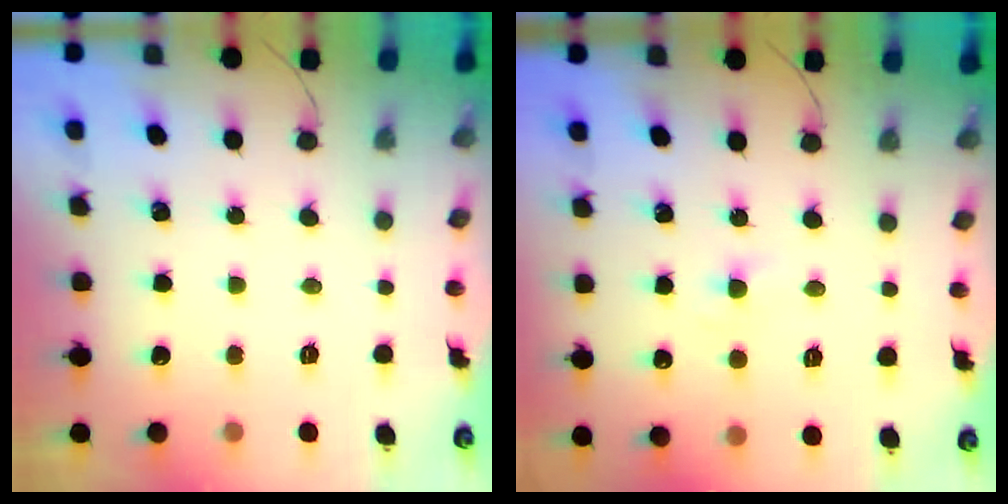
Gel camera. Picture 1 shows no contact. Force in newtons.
{"total": 1.8, "press": 1.6, "slide": 0.7}